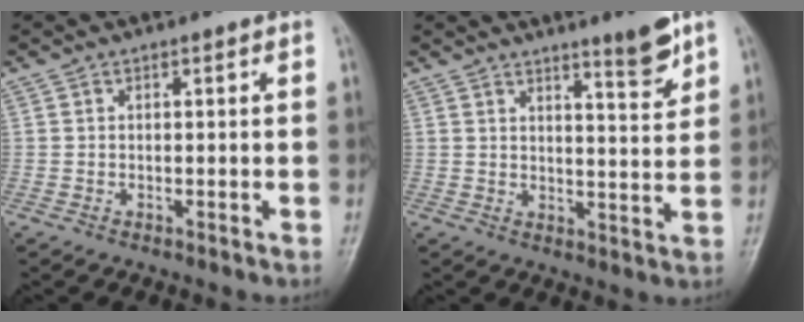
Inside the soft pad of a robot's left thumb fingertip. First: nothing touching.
{"total": 6.5, "force": [4.7, 0.8, 4.5], "torque": [-0.054, -0.040, 0.069]}